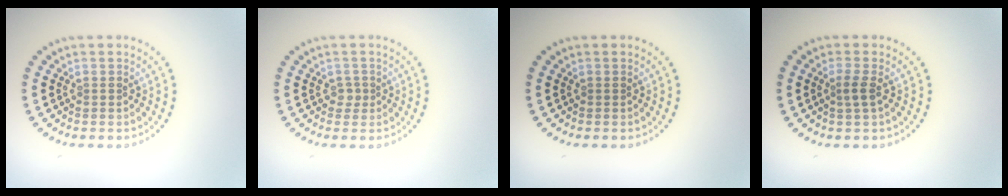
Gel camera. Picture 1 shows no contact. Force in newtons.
{"total": 0.9, "press": 0.6, "slide": 0.6}
{"total": 0.0}
{"total": 1.4, "press": 1.1, "slide": 0.8}